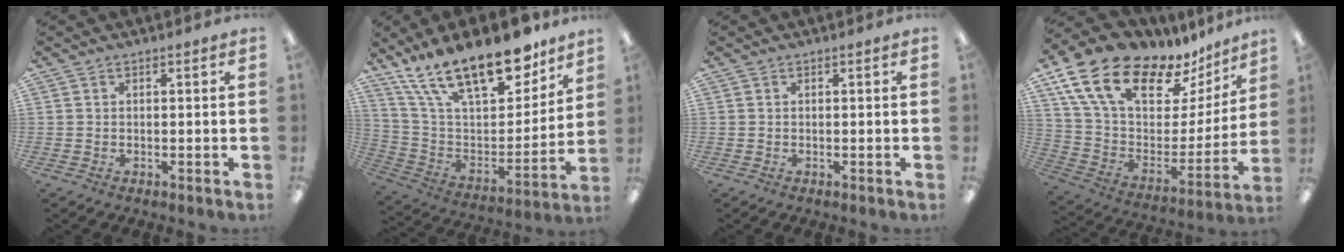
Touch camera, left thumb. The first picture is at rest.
{"total": 24.4, "force": [17.9, 8.7, 14.3], "torque": [-0.248, -0.106, 0.310]}
{"total": 0.0}
{"total": 22.3, "force": [15.3, 11.1, 11.9], "torque": [-0.206, -0.094, 0.277]}